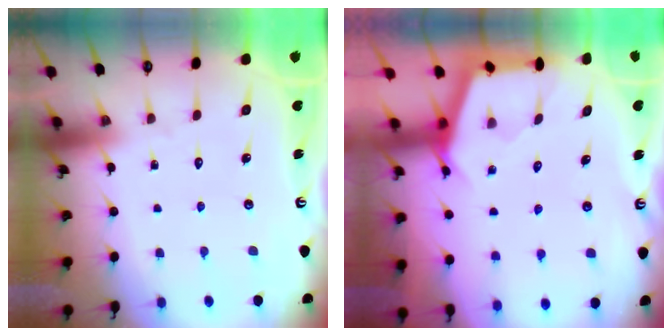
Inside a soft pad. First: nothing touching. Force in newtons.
{"total": 3.0, "press": 3.0, "slide": 0.3}